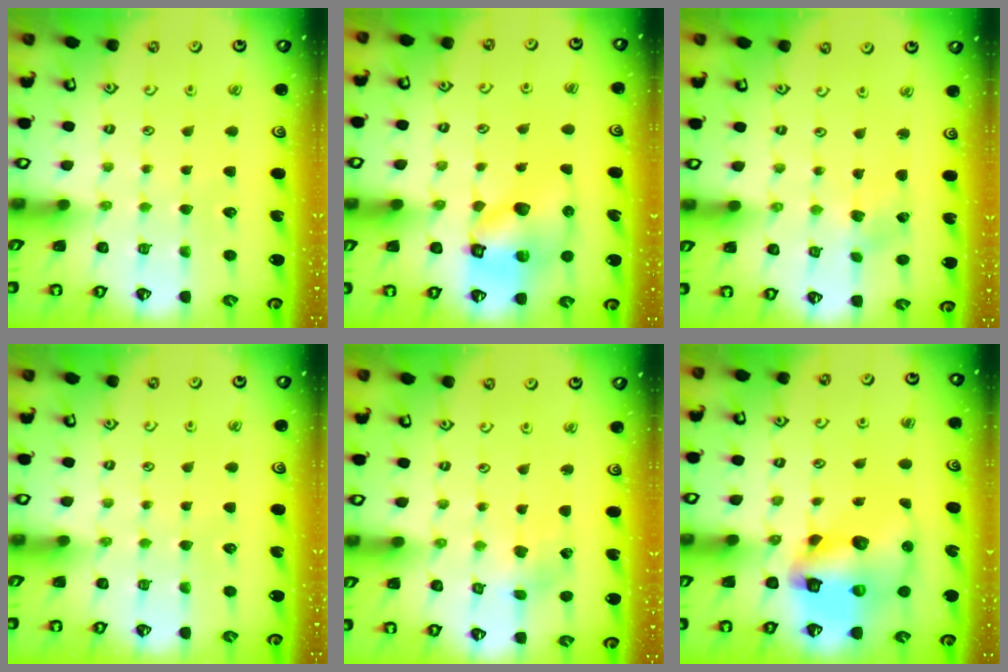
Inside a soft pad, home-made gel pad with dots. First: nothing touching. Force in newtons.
{"total": 12.4, "press": 12.3, "slide": 1.9}
{"total": 3.2, "press": 3.2, "slide": 0.5}
{"total": 0.0}
{"total": 2.5, "press": 2.4, "slide": 0.4}
{"total": 14.8, "press": 14.7, "slide": 1.9}